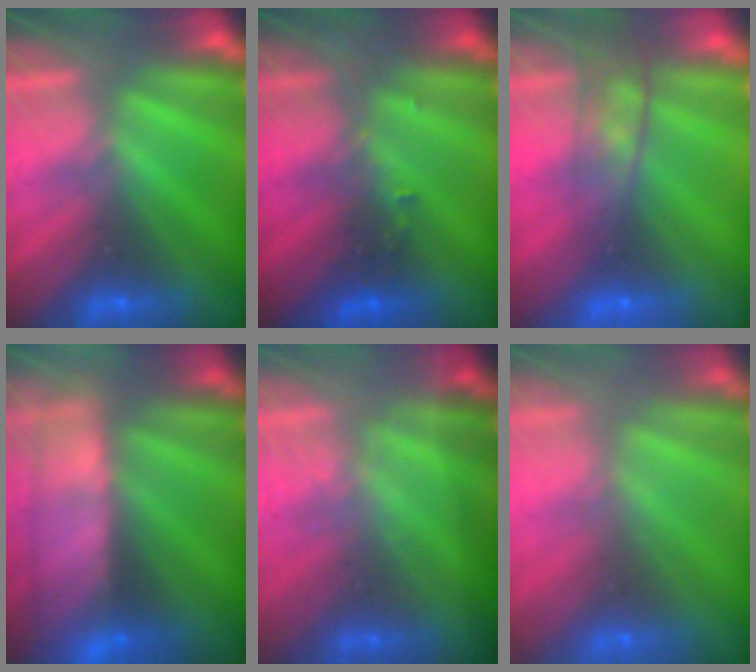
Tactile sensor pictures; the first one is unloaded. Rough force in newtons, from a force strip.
{"total": 2.7}
{"total": 5.7}
{"total": 6.9}
{"total": 1.3}
{"total": 6.7}